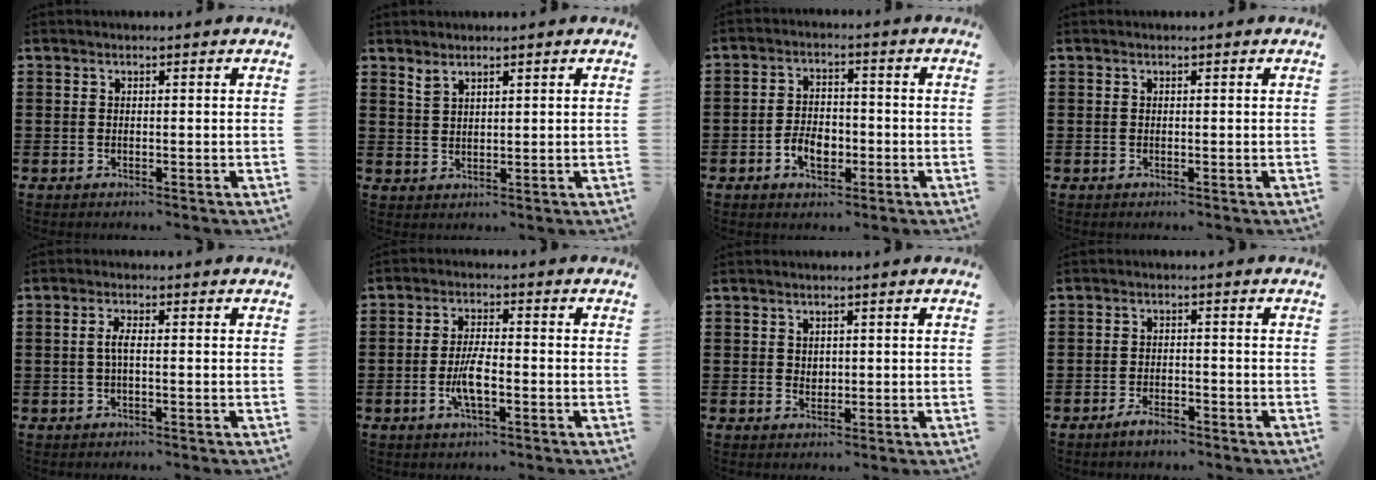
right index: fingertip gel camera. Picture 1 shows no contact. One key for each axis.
{"total": 2.0, "fx": 1.7, "fy": 0.6, "fz": 0.8, "tx": -0.019, "ty": 0.001, "tz": 0.032}
{"total": 4.7, "fx": -1.9, "fy": 2.8, "fz": 3.2, "tx": -0.059, "ty": -0.004, "tz": -0.035}
{"total": 0.0}
{"total": 2.2, "fx": -0.4, "fy": 0.5, "fz": 2.1, "tx": -0.047, "ty": -0.001, "tz": -0.010}
{"total": 5.2, "fx": -1.7, "fy": 1.2, "fz": 4.8, "tx": -0.102, "ty": -0.006, "tz": -0.034}
{"total": 1.4, "fx": 0.7, "fy": 1.1, "fz": 0.3, "tx": -0.009, "ty": 0.005, "tz": 0.015}
{"total": 2.7, "fx": -2.3, "fy": 0.6, "fz": 1.2, "tx": -0.023, "ty": 0.003, "tz": -0.043}